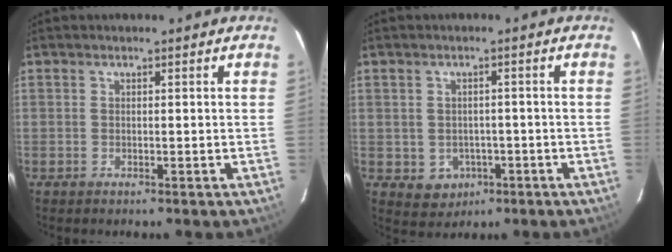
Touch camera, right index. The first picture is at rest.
{"total": 5.0, "force": [-1.5, 4.6, 1.1], "torque": [-0.032, 0.010, -0.005]}